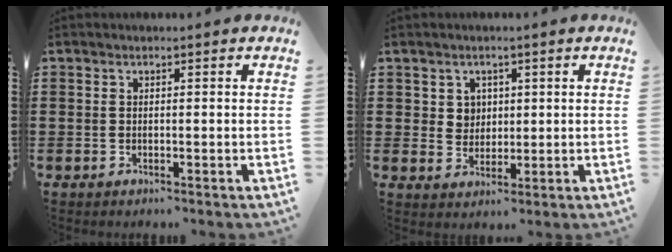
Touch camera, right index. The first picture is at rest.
{"total": 3.1, "force": [1.4, 2.6, 0.8], "torque": [-0.028, 0.009, 0.026]}